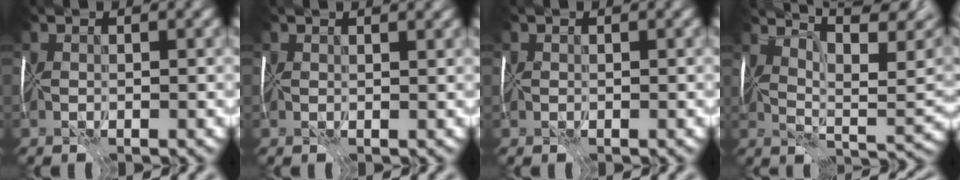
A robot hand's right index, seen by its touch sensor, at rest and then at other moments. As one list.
[{"total": 2.9, "force": [2.2, 1.1, 1.5], "torque": [-0.014, 0.014, 0.022]}, {"total": 0.8, "force": [0.1, 0.8, 0.2], "torque": [-0.003, 0.003, 0.002]}, {"total": 10.8, "force": [6.5, 2.9, 8.1], "torque": [-0.125, 0.027, 0.101]}]